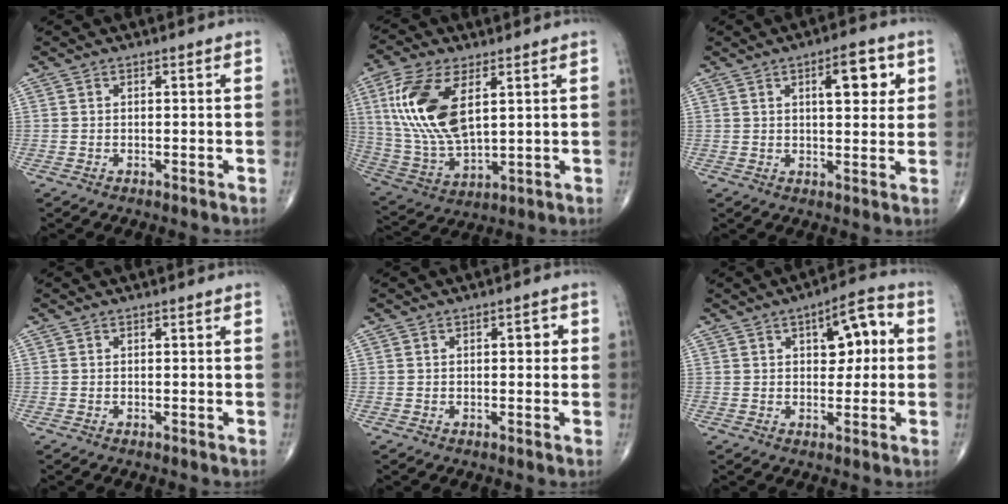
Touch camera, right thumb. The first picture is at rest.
{"total": 16.7, "force": [5.1, 7.9, 13.8], "torque": [-0.289, -0.016, 0.107]}
{"total": 8.2, "force": [3.0, 3.1, 7.0], "torque": [-0.076, -0.011, 0.039]}
{"total": 0.0}
{"total": 2.3, "force": [0.4, 1.1, 2.0], "torque": [-0.018, 0.003, 0.003]}
{"total": 8.6, "force": [1.9, 4.2, 7.3], "torque": [-0.068, 0.017, 0.020]}